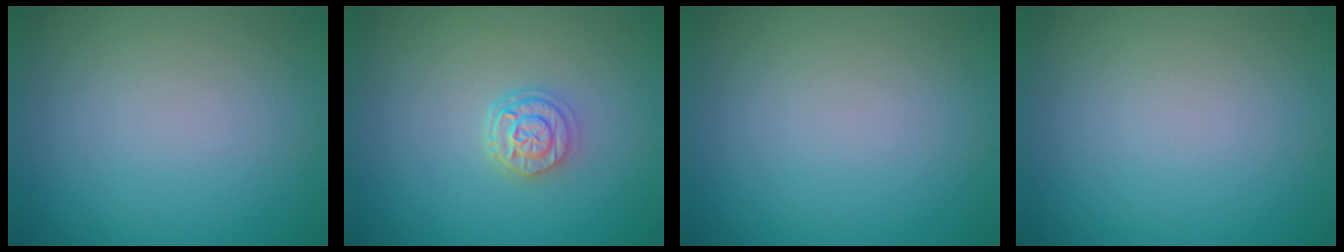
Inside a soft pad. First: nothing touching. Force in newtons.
{"total": 2.6, "press": 2.2, "slide": 1.5}
{"total": 0.0}
{"total": 0.0}